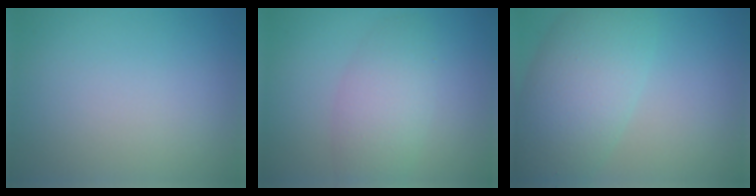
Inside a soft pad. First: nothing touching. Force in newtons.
{"total": 4.2, "press": 4.2, "slide": 0.2}
{"total": 7.6, "press": 7.6, "slide": 0.3}